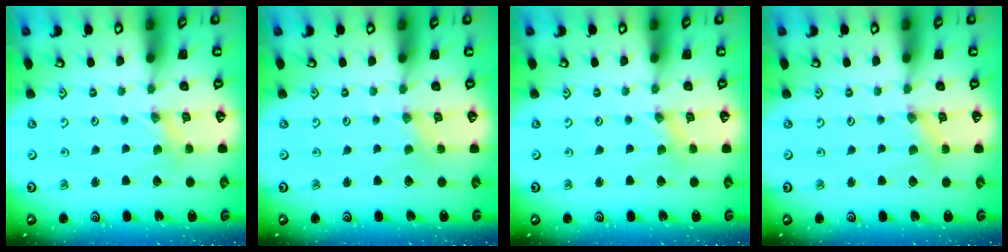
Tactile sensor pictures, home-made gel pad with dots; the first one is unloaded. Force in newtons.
{"total": 0.0}
{"total": 0.0}
{"total": 2.4, "press": 2.4, "slide": 0.3}